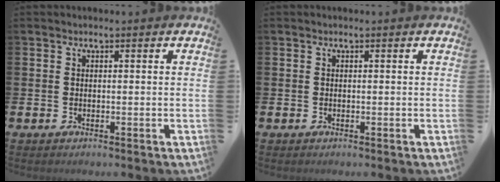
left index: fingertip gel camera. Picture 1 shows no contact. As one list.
[{"total": 0.0}]